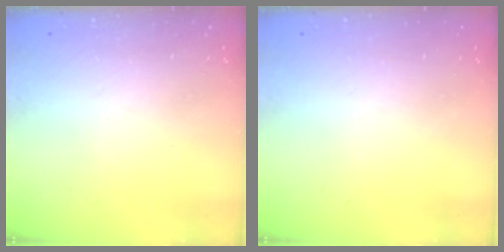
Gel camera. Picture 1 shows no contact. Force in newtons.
{"total": 0.0}